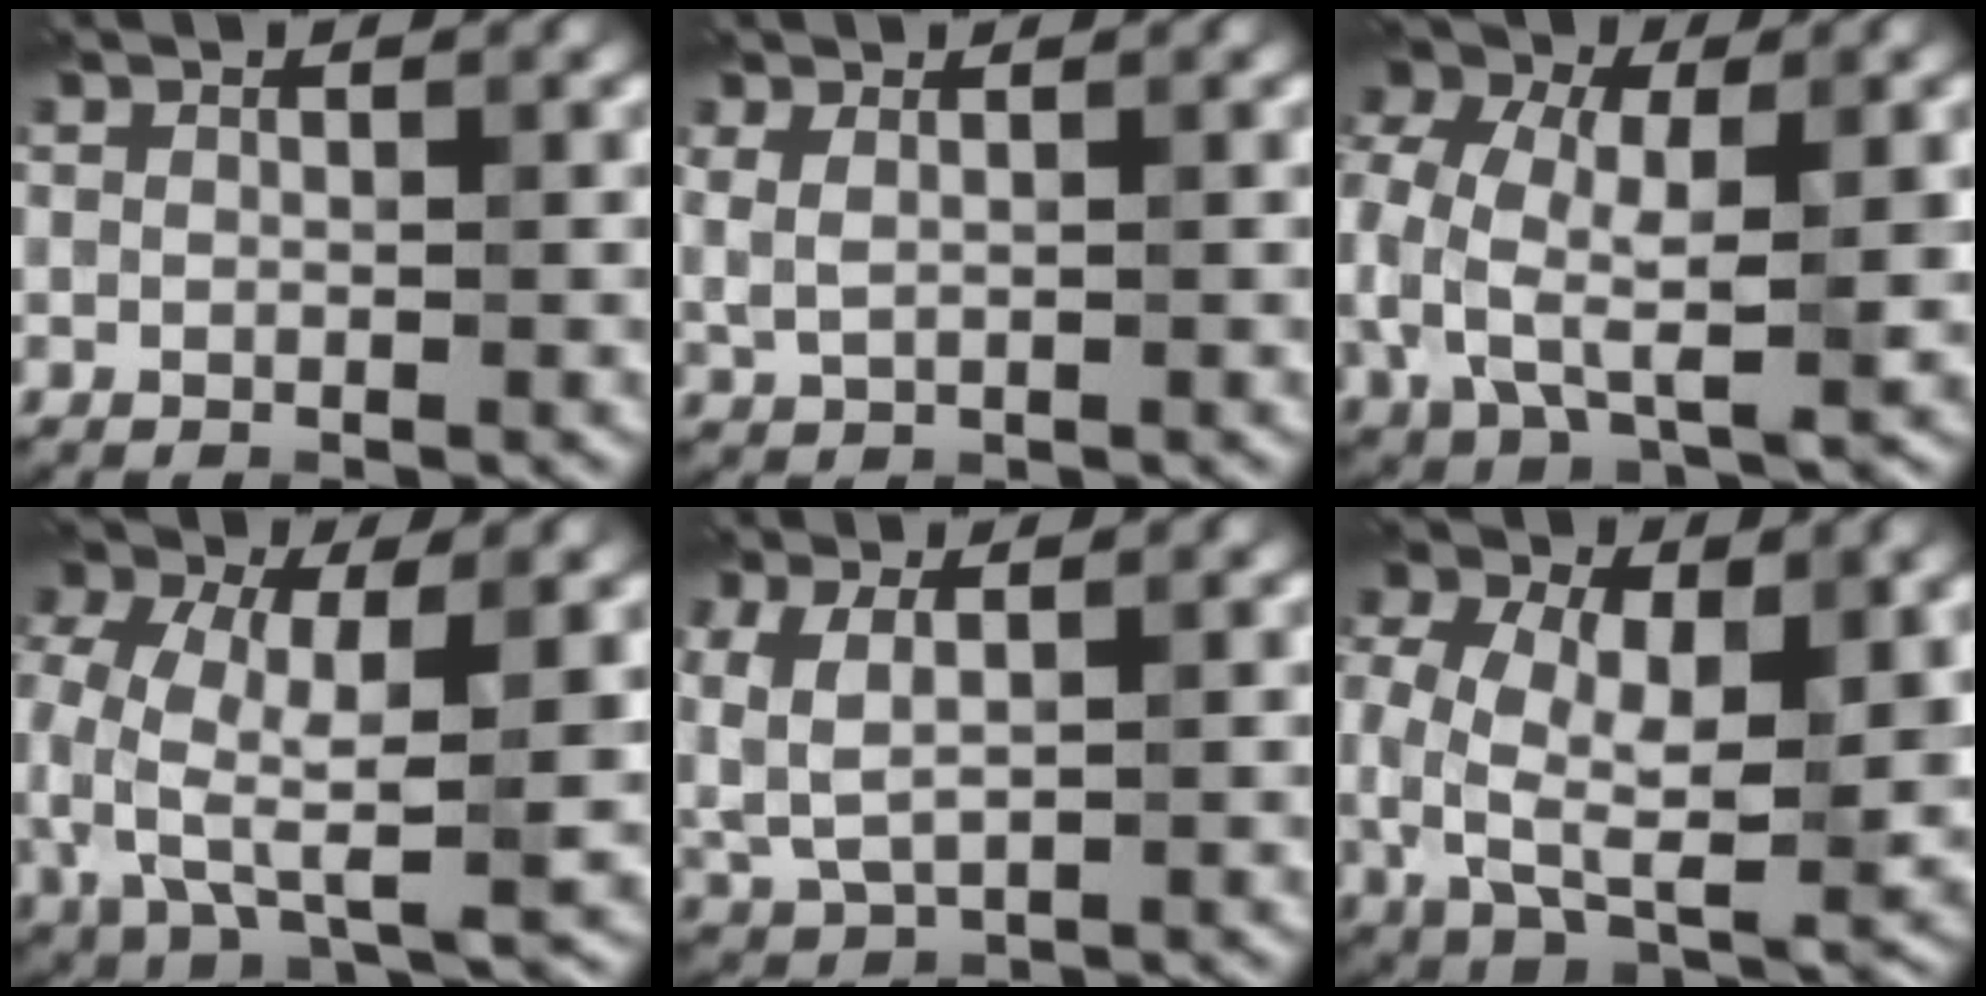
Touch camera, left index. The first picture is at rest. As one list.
[{"total": 1.2, "force": [0.7, 0.5, 0.9], "torque": [-0.025, 0.002, 0.018]}, {"total": 10.6, "force": [-0.3, 6.9, 8.1], "torque": [-0.198, 0.002, -0.009]}, {"total": 10.4, "force": [-0.3, 5.8, 8.6], "torque": [-0.192, -0.006, -0.009]}, {"total": 3.8, "force": [1.0, 2.0, 3.1], "torque": [-0.083, 0.006, 0.022]}, {"total": 11.3, "force": [0.7, 7.0, 8.9], "torque": [-0.192, 0.000, 0.009]}]